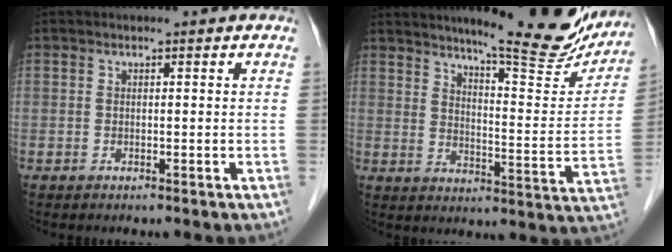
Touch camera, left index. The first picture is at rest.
{"total": 18.4, "force": [15.9, 2.1, 9.1], "torque": [-0.117, -0.047, 0.201]}